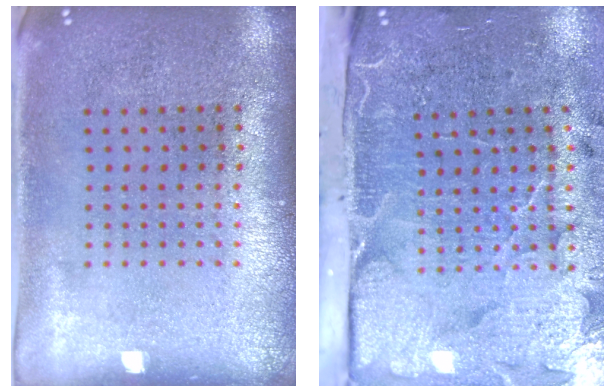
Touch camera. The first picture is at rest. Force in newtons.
{"total": 5.2, "press": 4.1, "slide": 3.2}